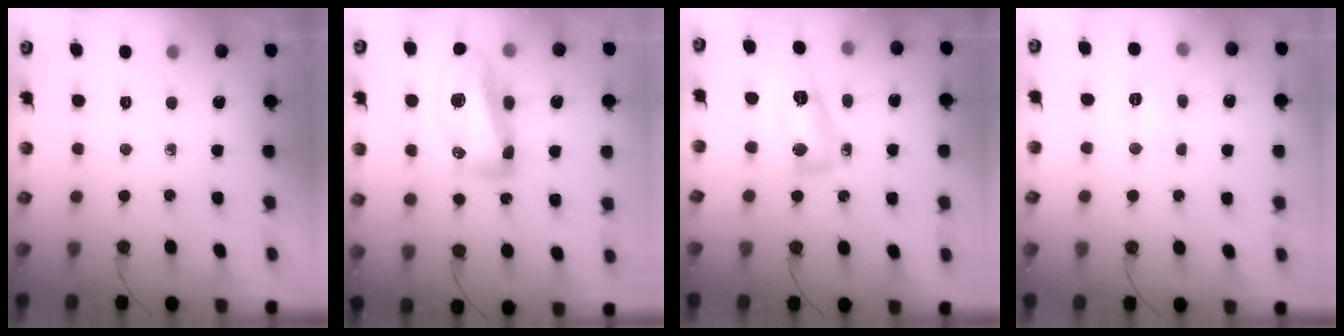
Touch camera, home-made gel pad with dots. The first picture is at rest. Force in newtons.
{"total": 17.7, "press": 17.6, "slide": 1.8}
{"total": 11.0, "press": 10.7, "slide": 2.7}
{"total": 5.1, "press": 5.0, "slide": 1.3}